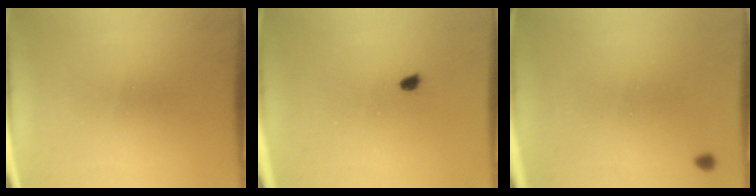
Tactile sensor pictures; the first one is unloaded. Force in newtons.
{"total": 1.4}
{"total": 0.8}